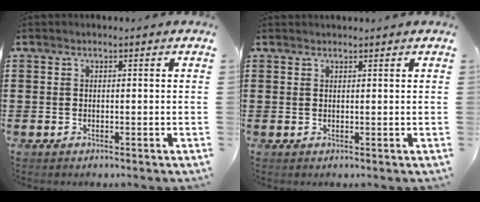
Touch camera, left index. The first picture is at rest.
{"total": 0.8, "force": [0.8, 0.0, 0.1], "torque": [-0.005, -0.002, 0.017]}